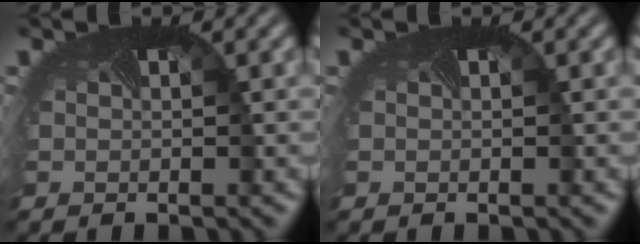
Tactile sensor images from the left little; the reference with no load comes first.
{"total": 0.0}